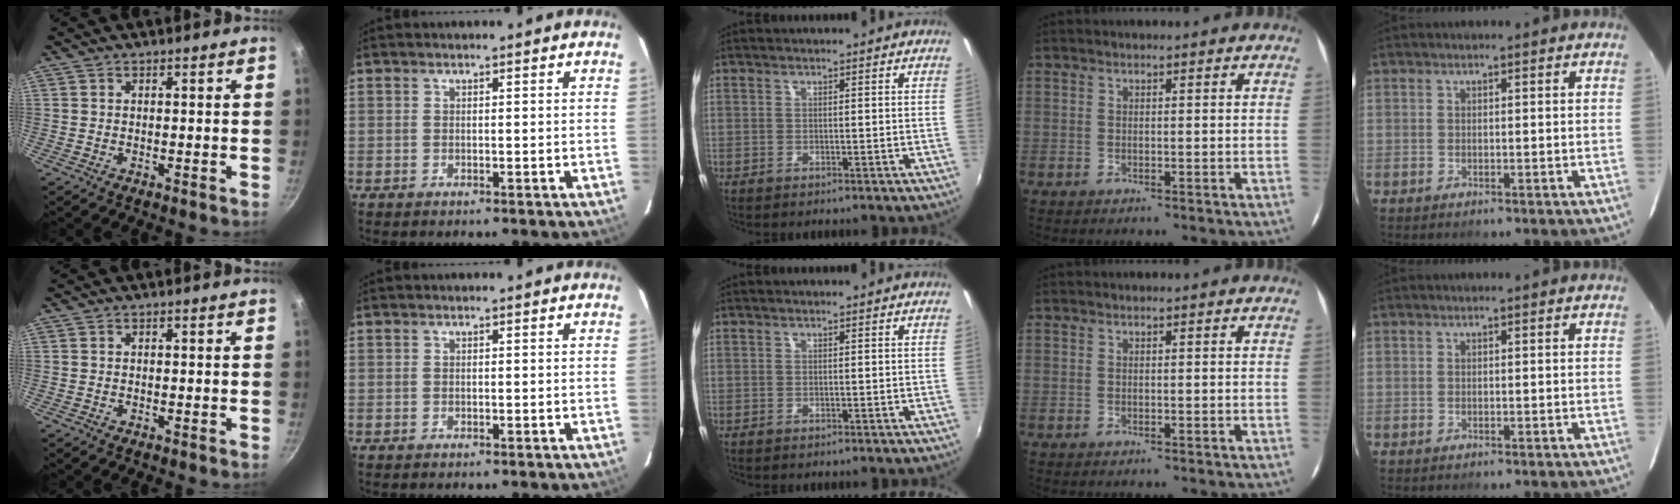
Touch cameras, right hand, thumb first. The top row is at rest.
{}